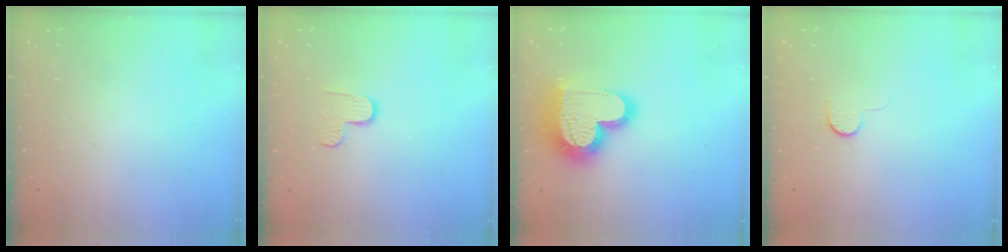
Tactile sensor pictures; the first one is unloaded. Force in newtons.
{"total": 5.1, "press": 5.1, "slide": 0.5}
{"total": 21.1, "press": 21.0, "slide": 1.9}
{"total": 5.0, "press": 5.0, "slide": 0.5}